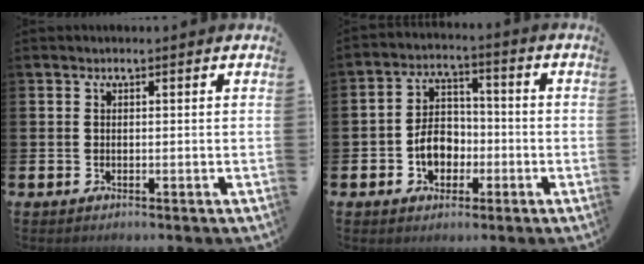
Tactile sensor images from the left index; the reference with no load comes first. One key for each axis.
{"total": 5.7, "fx": -1.6, "fy": 4.5, "fz": 3.2, "tx": -0.061, "ty": 0.013, "tz": -0.033}